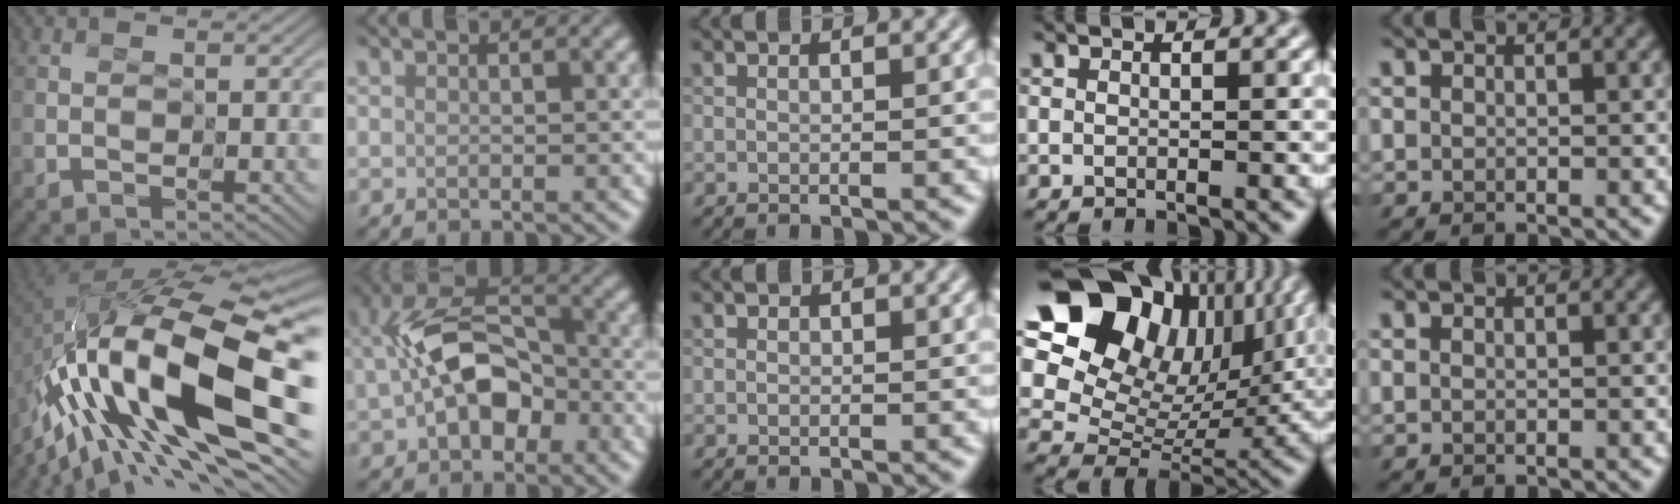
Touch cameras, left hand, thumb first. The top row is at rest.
{"thumb": {"total": 19.0, "force": [-5.2, 8.2, 16.3], "torque": [-0.313, 0.019, -0.109]}, "index": {"total": 8.1, "force": [-0.8, 5.2, 6.2], "torque": [-0.127, 0.005, -0.016]}, "ring": {"total": 15.2, "force": [7.0, 10.7, 8.2], "torque": [-0.162, 0.040, 0.127]}}